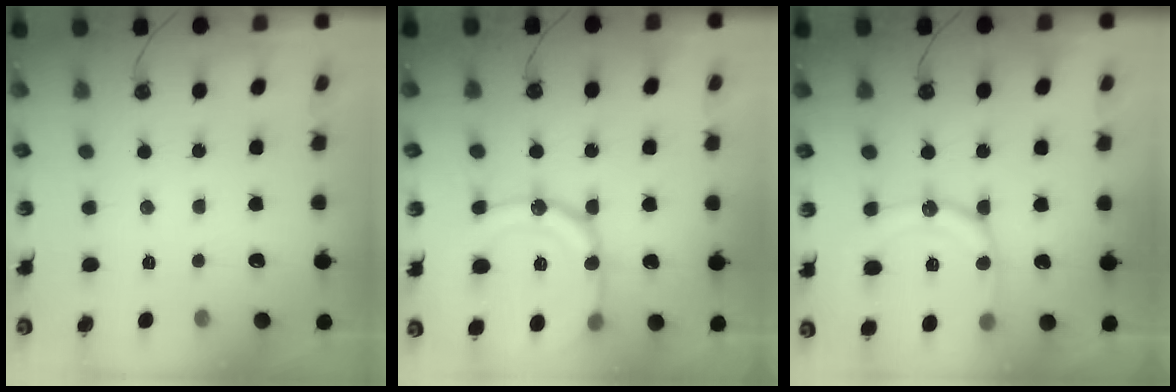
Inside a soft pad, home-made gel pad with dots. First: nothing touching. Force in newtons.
{"total": 18.9, "press": 18.6, "slide": 3.7}
{"total": 14.4, "press": 14.2, "slide": 2.6}